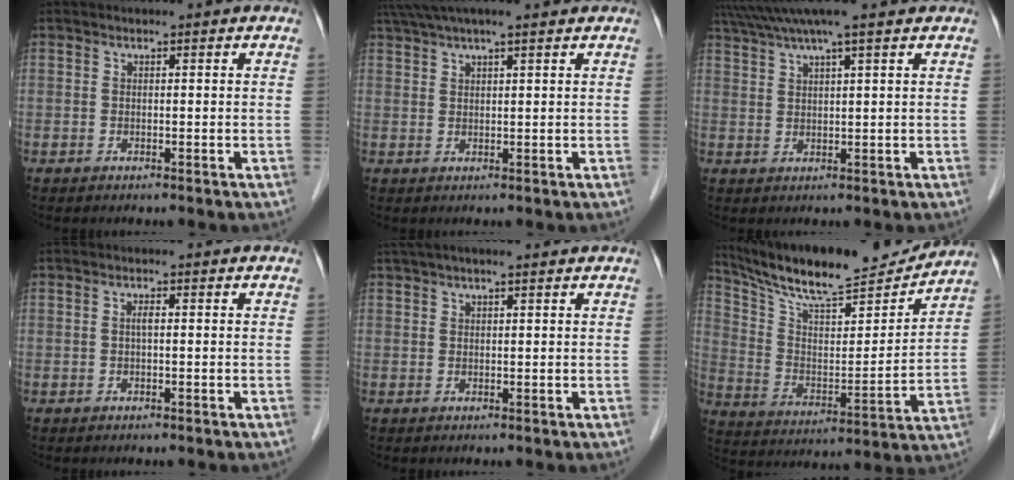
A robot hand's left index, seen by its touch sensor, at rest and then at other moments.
{"total": 8.8, "force": [7.2, 0.5, 4.9], "torque": [-0.088, 0.044, 0.106]}
{"total": 8.9, "force": [7.2, -0.6, 5.1], "torque": [-0.091, 0.037, 0.108]}
{"total": 1.1, "force": [-0.3, 0.1, 1.0], "torque": [-0.019, -0.001, -0.008]}
{"total": 5.6, "force": [4.3, 0.7, 3.6], "torque": [-0.060, 0.037, 0.070]}
{"total": 19.9, "force": [18.0, 2.4, 8.1], "torque": [-0.152, -0.013, 0.290]}